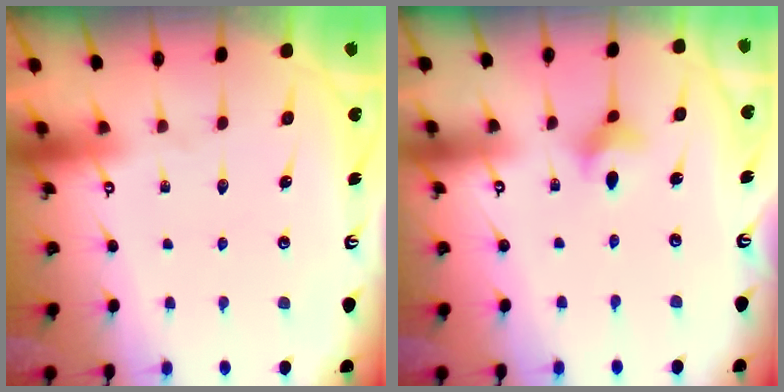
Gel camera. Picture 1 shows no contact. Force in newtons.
{"total": 3.7, "press": 3.6, "slide": 0.7}